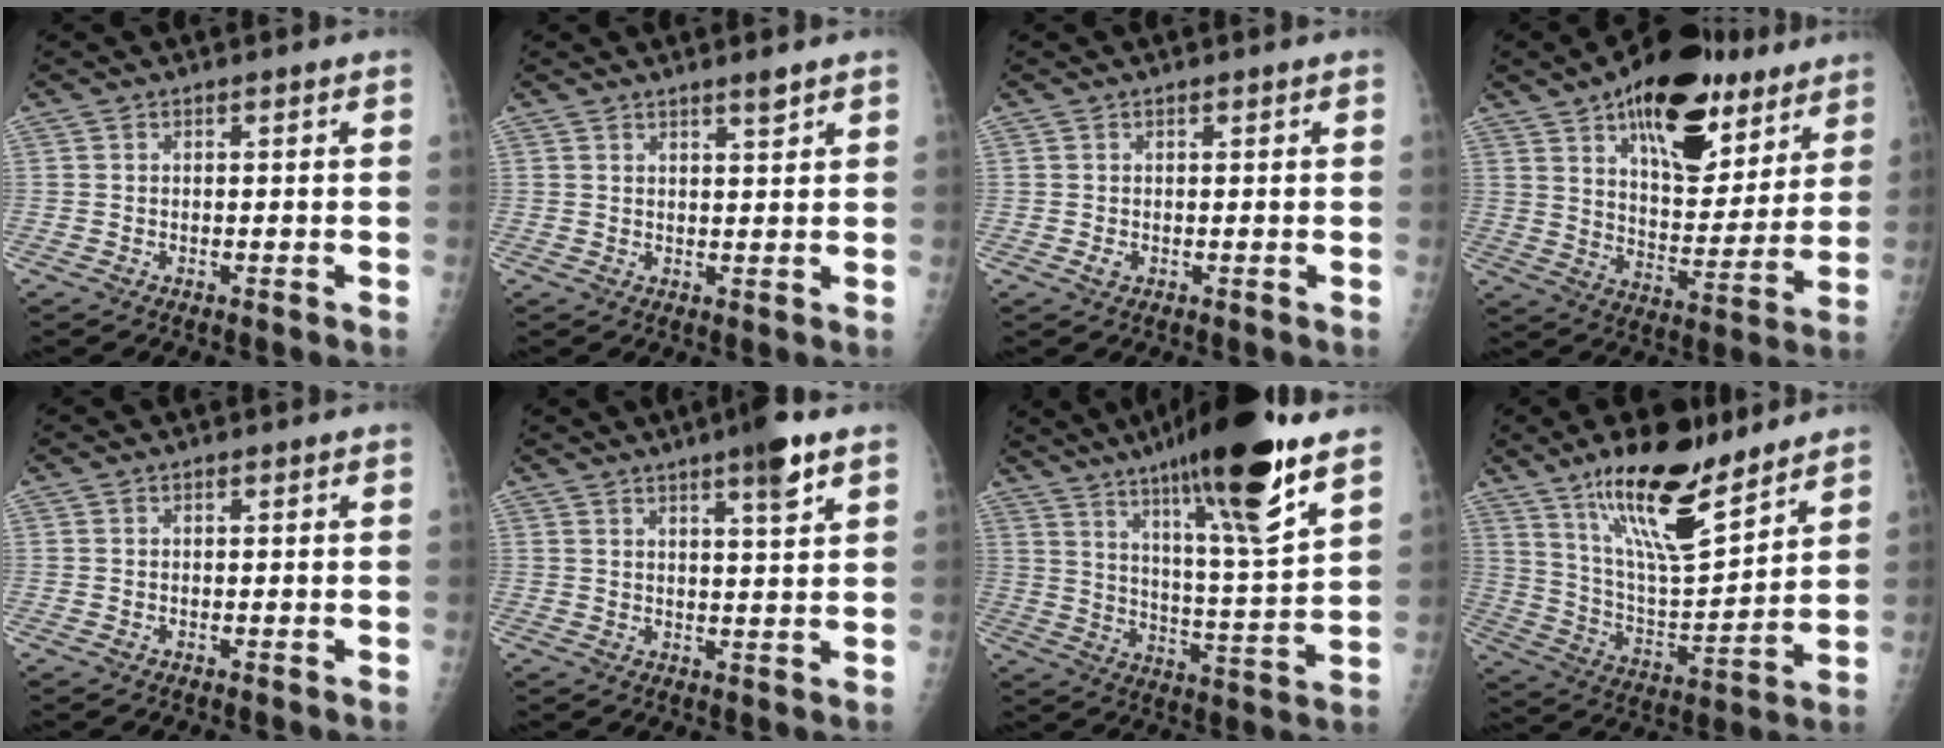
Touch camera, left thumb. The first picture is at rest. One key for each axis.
{"total": 2.2, "fx": 1.7, "fy": 0.1, "fz": 1.3, "tx": -0.019, "ty": -0.015, "tz": 0.030}
{"total": 1.2, "fx": 0.1, "fy": 0.9, "fz": 0.8, "tx": -0.011, "ty": -0.001, "tz": 0.003}
{"total": 23.9, "fx": 13.8, "fy": 11.7, "fz": 15.7, "tx": -0.186, "ty": -0.043, "tz": 0.215}
{"total": 0.0}
{"total": 6.6, "fx": 4.0, "fy": 0.7, "fz": 5.2, "tx": -0.075, "ty": -0.018, "tz": 0.059}
{"total": 22.3, "fx": 14.6, "fy": 2.4, "fz": 16.7, "tx": -0.253, "ty": -0.058, "tz": 0.236}
{"total": 19.7, "fx": 13.6, "fy": 5.7, "fz": 13.1, "tx": -0.194, "ty": -0.078, "tz": 0.244}